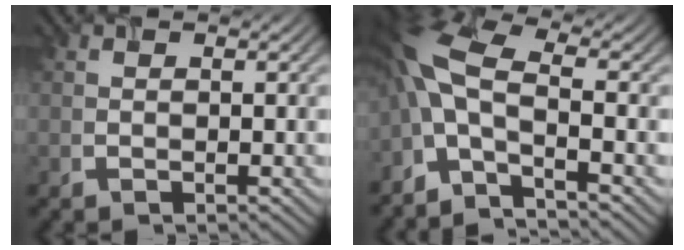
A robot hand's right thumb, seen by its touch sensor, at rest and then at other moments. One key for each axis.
{"total": 7.5, "fx": -3.2, "fy": 2.1, "fz": 6.4, "tx": -0.138, "ty": 0.013, "tz": -0.085}